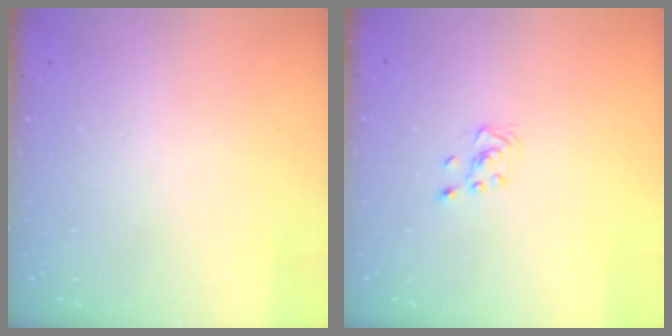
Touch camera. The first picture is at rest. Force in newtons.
{"total": 2.3, "press": 2.2, "slide": 0.8}